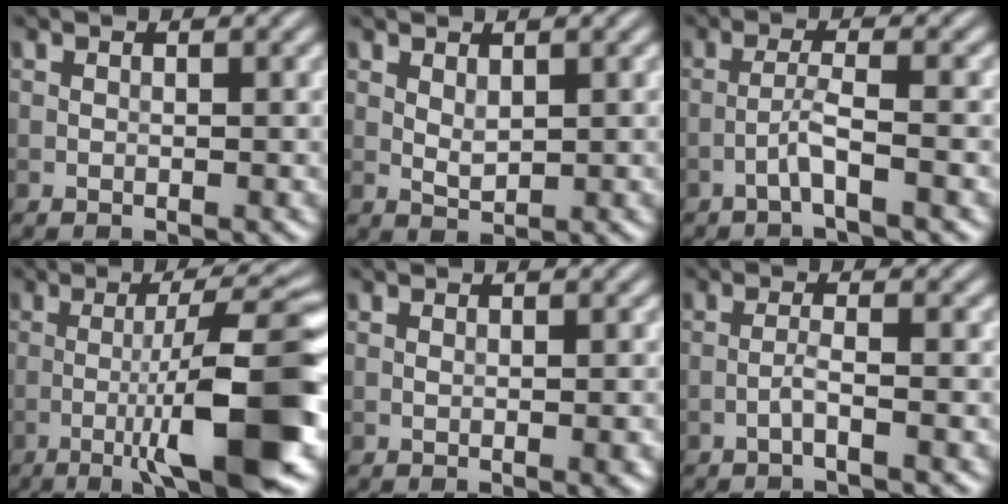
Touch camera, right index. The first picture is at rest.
{"total": 1.3, "force": [0.7, 0.6, 0.9], "torque": [-0.021, -0.003, 0.019]}
{"total": 2.4, "force": [-1.3, -0.1, 2.0], "torque": [-0.040, 0.011, -0.031]}
{"total": 10.8, "force": [-2.9, 1.5, 10.3], "torque": [-0.145, 0.014, -0.047]}
{"total": 1.2, "force": [-0.2, 0.2, 1.2], "torque": [-0.018, -0.003, -0.002]}
{"total": 1.6, "force": [-0.9, 0.1, 1.4], "torque": [-0.025, 0.008, -0.023]}